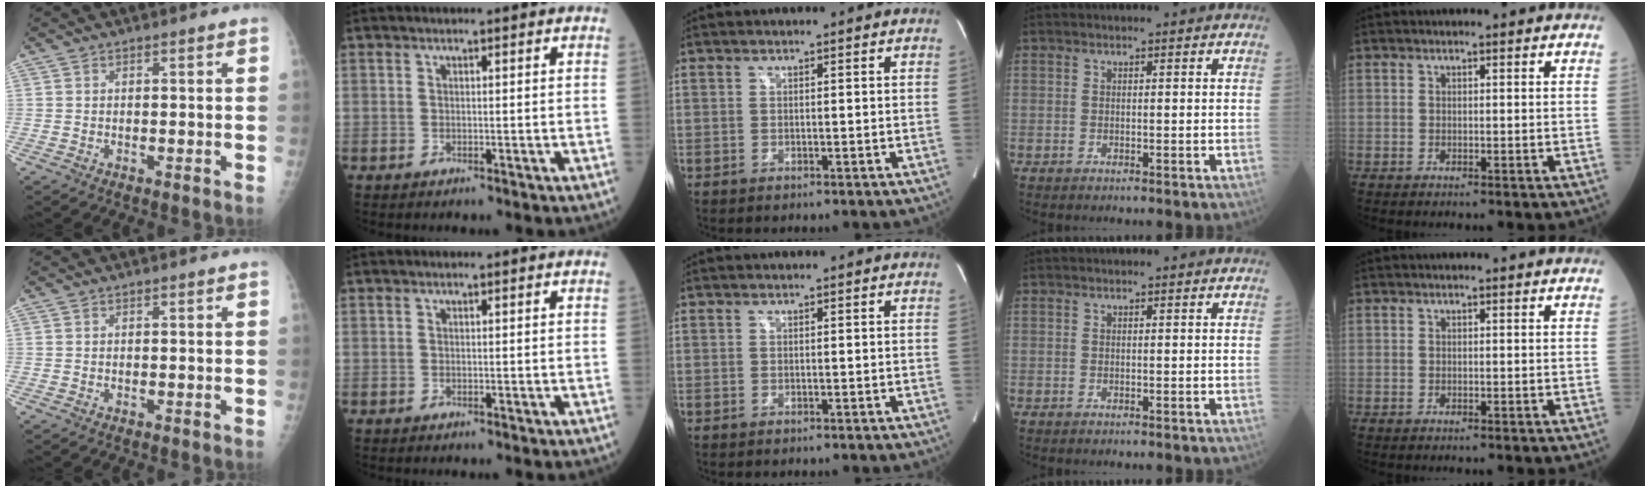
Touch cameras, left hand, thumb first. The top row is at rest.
{}